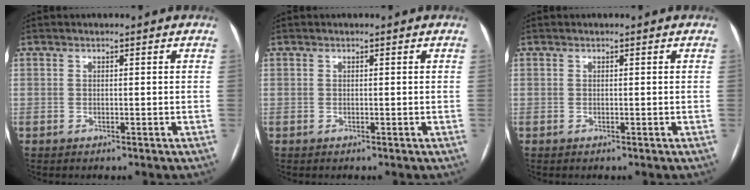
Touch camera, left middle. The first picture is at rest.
{"total": 0.0}
{"total": 0.0}